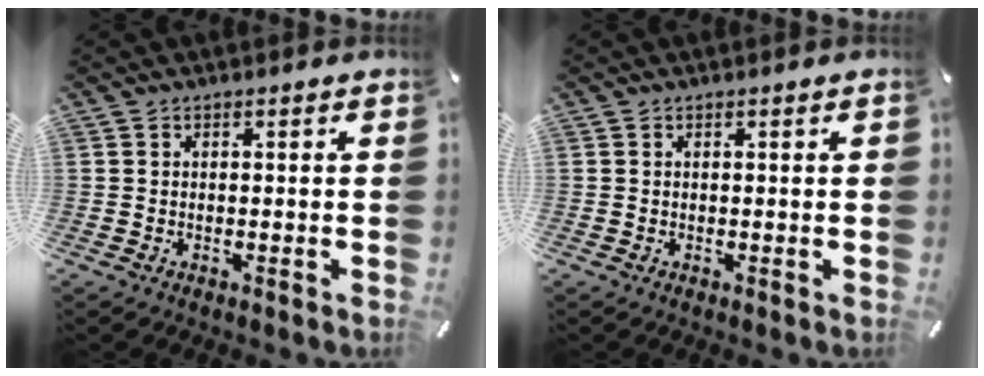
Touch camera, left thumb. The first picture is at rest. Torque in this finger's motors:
{"motor_torque": [0.12, 0.00, 0.08, 0.13, 0.08]}